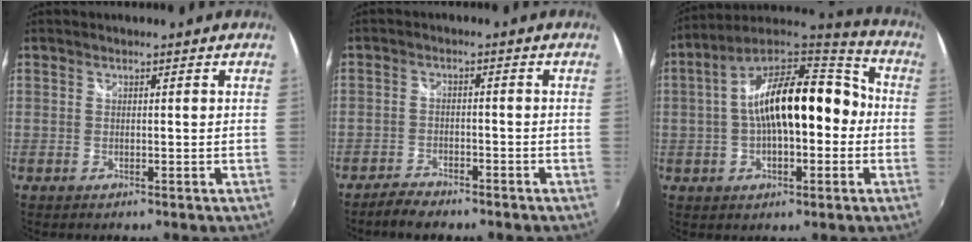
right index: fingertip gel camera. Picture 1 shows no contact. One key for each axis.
{"total": 4.4, "fx": -3.9, "fy": 1.4, "fz": 1.5, "tx": -0.048, "ty": 0.000, "tz": -0.070}
{"total": 19.2, "fx": -0.7, "fy": 8.3, "fz": 17.3, "tx": -0.298, "ty": 0.030, "tz": -0.020}